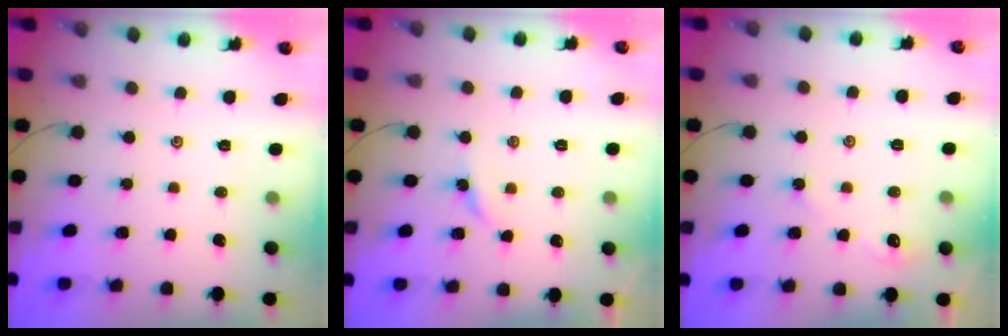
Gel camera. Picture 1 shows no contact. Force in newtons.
{"total": 2.9, "press": 2.9, "slide": 0.3}
{"total": 2.5, "press": 2.5, "slide": 0.6}